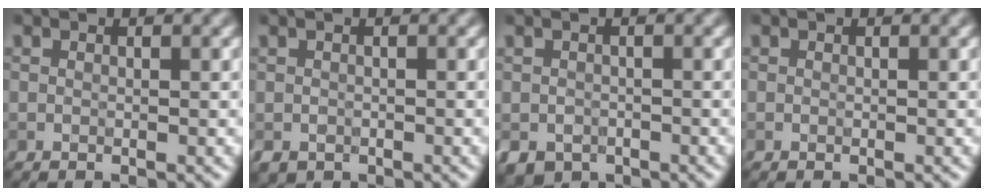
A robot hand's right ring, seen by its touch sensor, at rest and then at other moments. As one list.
[{"total": 1.2, "force": [-0.5, 1.0, 0.4], "torque": [-0.008, -0.005, -0.013]}, {"total": 2.4, "force": [-1.3, 1.7, 1.0], "torque": [-0.019, -0.010, -0.026]}, {"total": 0.0}]